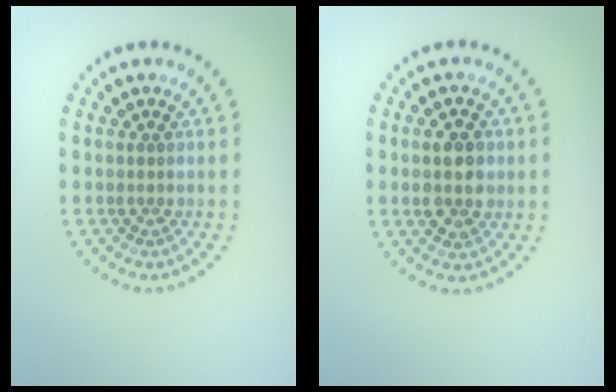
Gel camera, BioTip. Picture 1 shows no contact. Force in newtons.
{"total": 3.5, "press": 3.5, "slide": 0.1}